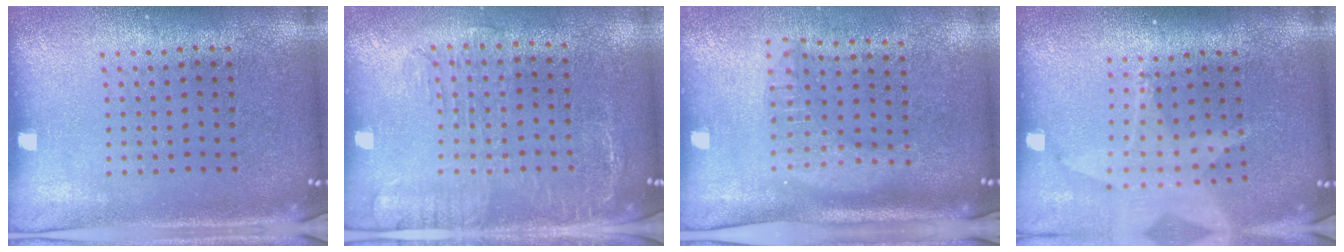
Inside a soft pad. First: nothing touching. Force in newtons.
{"total": 1.9, "press": 1.5, "slide": 1.2}
{"total": 1.9, "press": 1.5, "slide": 1.1}
{"total": 2.0, "press": 1.5, "slide": 1.2}